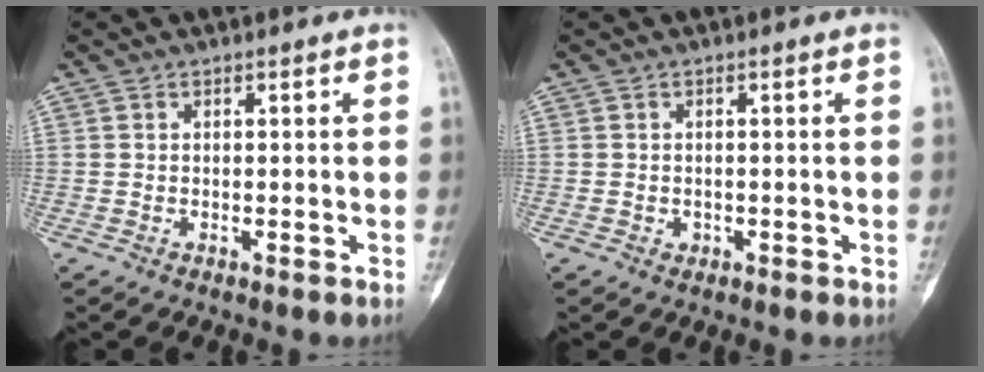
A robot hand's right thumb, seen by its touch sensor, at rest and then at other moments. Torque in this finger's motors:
{"motor_torque": [-0.58, 0.29, 0.03, 0.18, 0.00]}